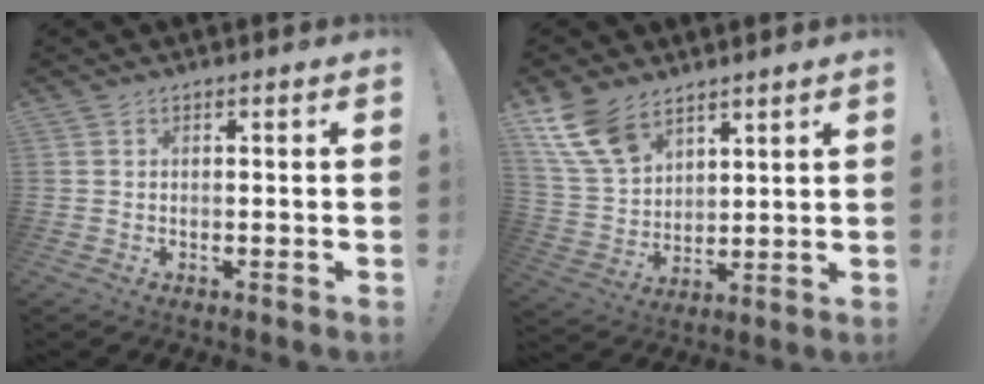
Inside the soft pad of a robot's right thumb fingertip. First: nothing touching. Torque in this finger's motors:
{"motor_torque": [0.34, 0.43, 0.40, 0.36, 0.05]}